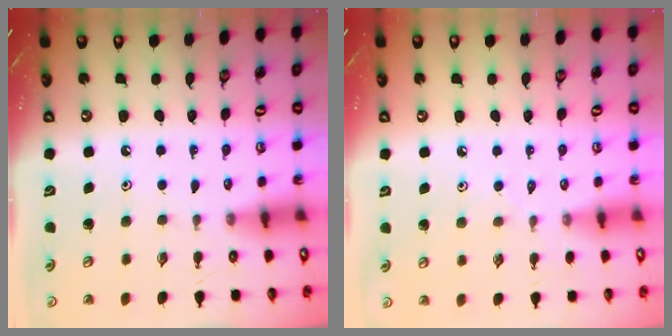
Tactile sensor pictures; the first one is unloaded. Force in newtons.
{"total": 4.9, "press": 4.8, "slide": 0.8}